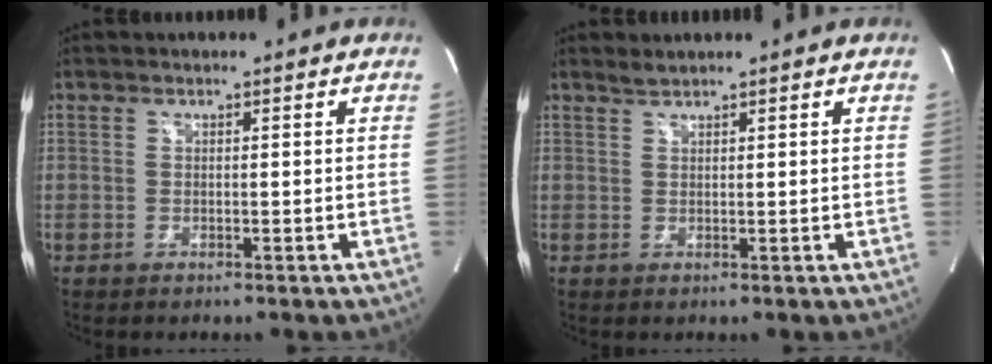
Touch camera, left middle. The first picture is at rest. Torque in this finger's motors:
{"motor_torque": [0.10, 0.02, -0.09, -0.01]}